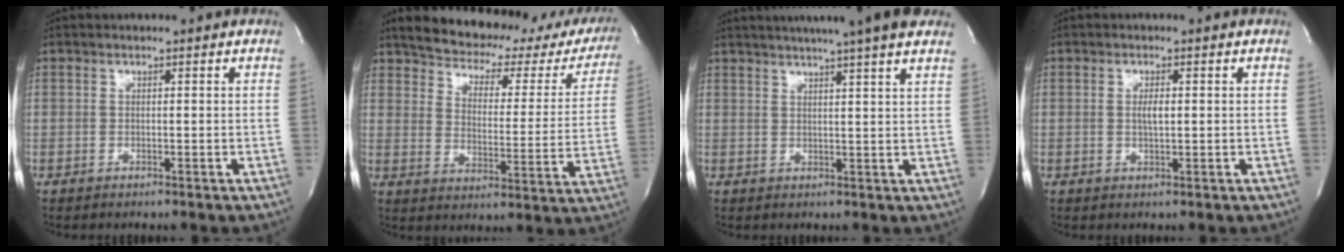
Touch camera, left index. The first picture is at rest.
{"total": 22.1, "force": [19.1, 7.7, 8.0], "torque": [-0.106, -0.026, 0.224]}
{"total": 14.5, "force": [11.9, 0.1, 8.3], "torque": [-0.131, 0.027, 0.145]}
{"total": 1.9, "force": [0.1, 0.5, 1.8], "torque": [-0.035, -0.002, 0.002]}